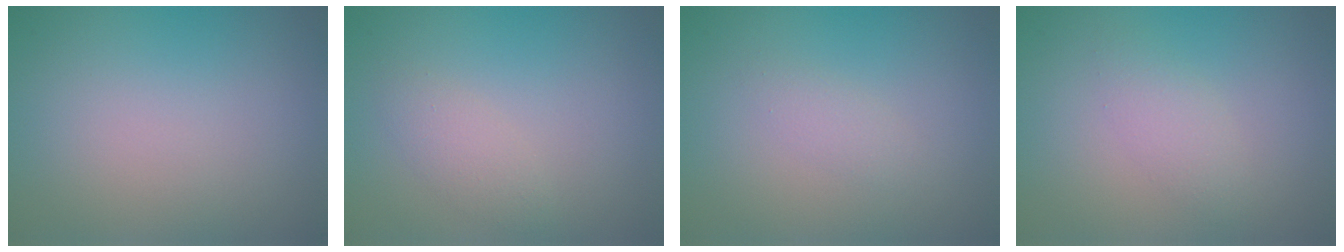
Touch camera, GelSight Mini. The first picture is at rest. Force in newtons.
{"total": 1.5, "press": 1.5, "slide": 0.0}
{"total": 1.1, "press": 1.1, "slide": 0.0}
{"total": 1.7, "press": 1.7, "slide": 0.1}